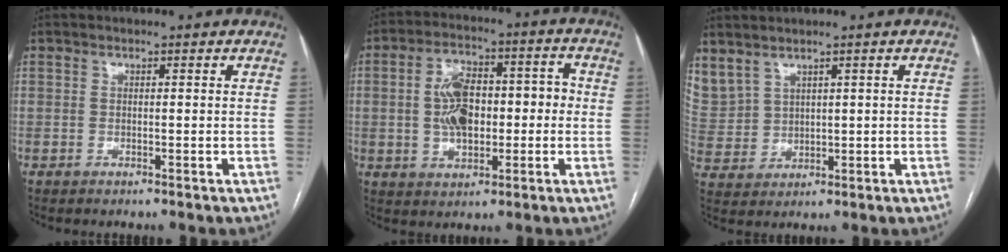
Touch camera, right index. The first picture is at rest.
{"total": 10.9, "force": [-0.4, 6.1, 9.1], "torque": [-0.161, 0.039, 0.000]}
{"total": 9.6, "force": [6.0, 6.5, 3.9], "torque": [-0.124, 0.018, 0.148]}